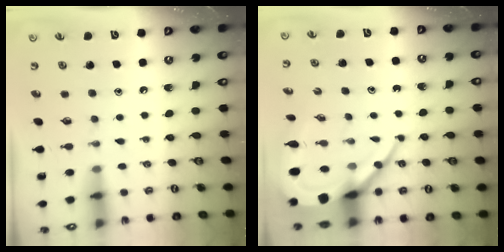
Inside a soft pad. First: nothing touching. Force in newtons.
{"total": 11.6, "press": 11.5, "slide": 1.2}